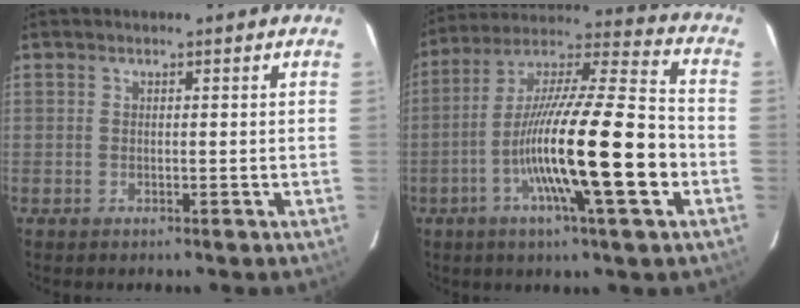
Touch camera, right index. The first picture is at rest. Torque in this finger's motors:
{"motor_torque": [1.55, -0.59, 1.05, 0.21]}